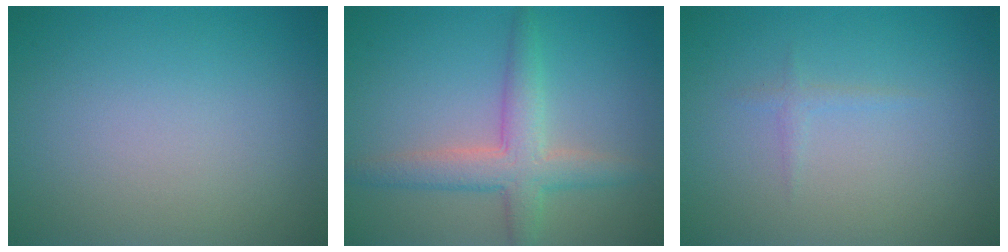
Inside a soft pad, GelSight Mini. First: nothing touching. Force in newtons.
{"total": 4.3, "press": 4.3, "slide": 0.1}
{"total": 0.7, "press": 0.7, "slide": 0.0}